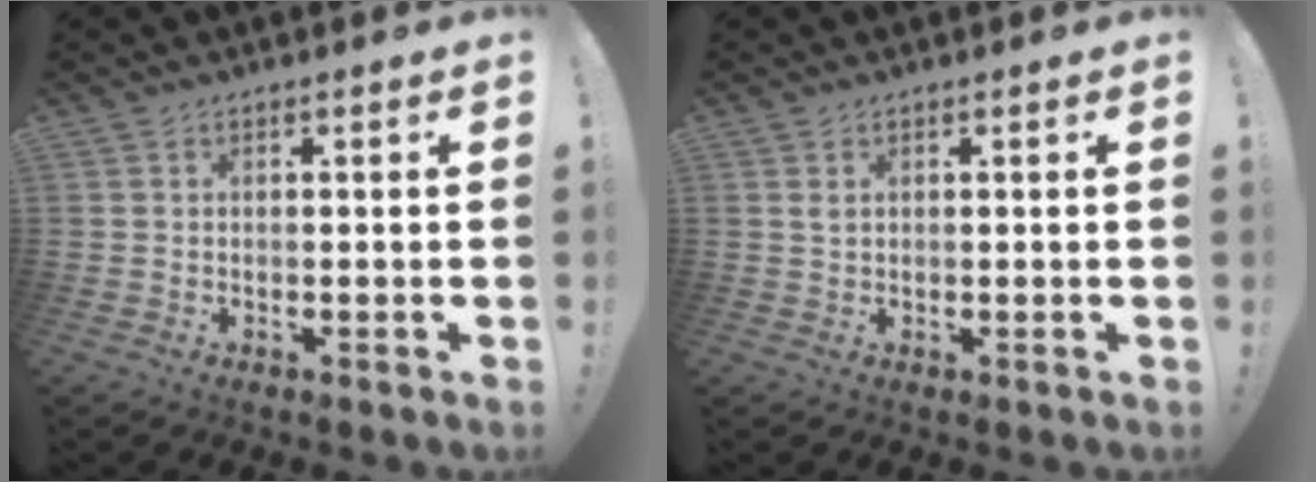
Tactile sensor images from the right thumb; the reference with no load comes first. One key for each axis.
{"total": 1.0, "fx": 0.6, "fy": 0.3, "fz": 0.7, "tx": -0.009, "ty": -0.002, "tz": 0.009}